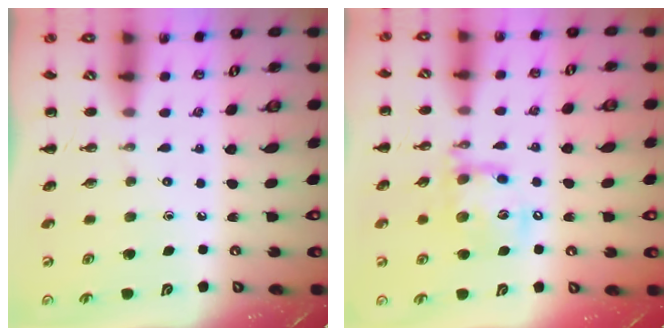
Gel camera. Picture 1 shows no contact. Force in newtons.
{"total": 14.6, "press": 14.3, "slide": 2.8}